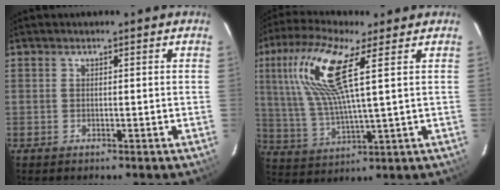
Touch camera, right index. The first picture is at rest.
{"total": 14.4, "force": [5.2, 2.9, 13.1], "torque": [-0.263, 0.011, 0.109]}